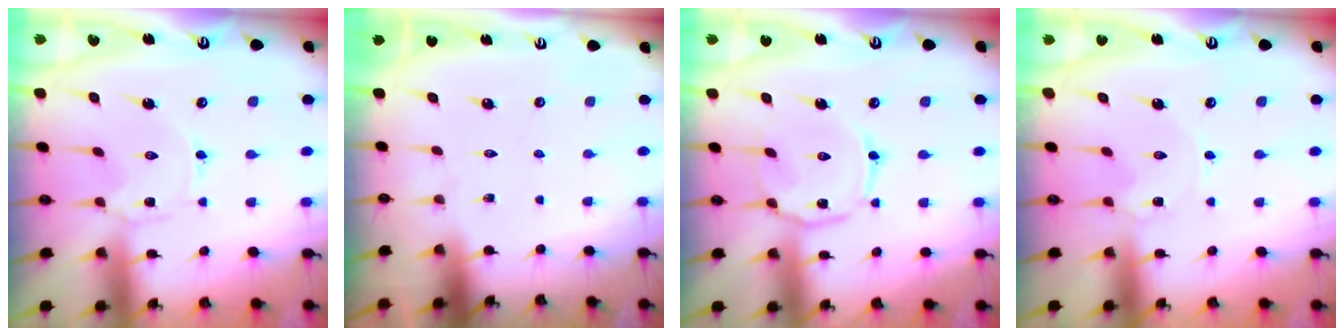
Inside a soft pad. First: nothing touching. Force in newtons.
{"total": 0.0}
{"total": 6.2, "press": 6.2, "slide": 0.4}
{"total": 1.1, "press": 1.1, "slide": 0.2}